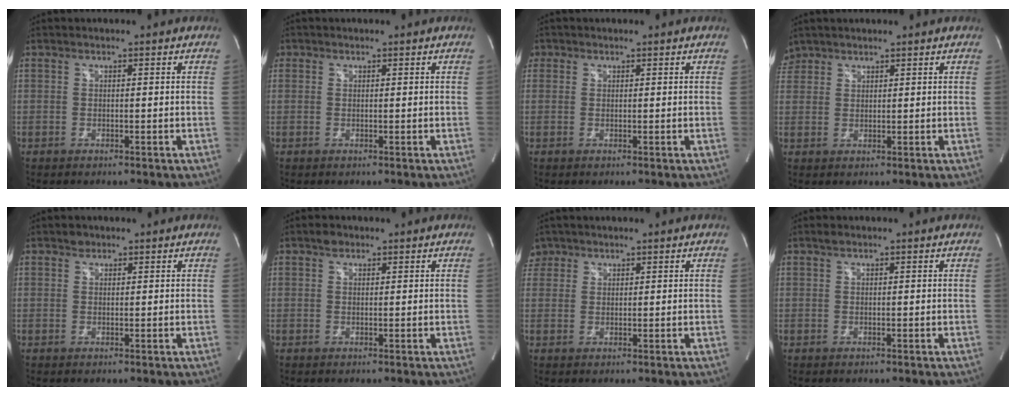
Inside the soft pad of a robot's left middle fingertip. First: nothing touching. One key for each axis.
{"total": 0.6, "fx": 0.2, "fy": 0.6, "fz": 0.1, "tx": 0.004, "ty": 0.002, "tz": 0.002}
{"total": 1.4, "fx": 0.6, "fy": 1.3, "fz": 0.2, "tx": 0.007, "ty": 0.006, "tz": 0.007}
{"total": 3.1, "fx": 2.6, "fy": 1.7, "fz": -0.2, "tx": 0.004, "ty": 0.015, "tz": 0.051}
{"total": 1.0, "fx": 0.7, "fy": 0.6, "fz": 0.1, "tx": 0.001, "ty": 0.000, "tz": 0.009}
{"total": 1.3, "fx": 0.9, "fy": 0.8, "fz": 0.4, "tx": -0.011, "ty": 0.005, "tz": 0.014}
{"total": 3.2, "fx": 2.1, "fy": 2.4, "fz": 0.0, "tx": 0.005, "ty": 0.013, "tz": 0.040}
{"total": 0.5, "fx": 0.4, "fy": 0.2, "fz": 0.2, "tx": -0.013, "ty": 0.006, "tz": 0.010}